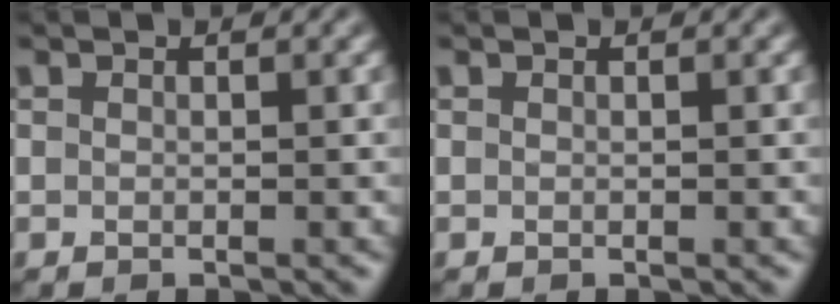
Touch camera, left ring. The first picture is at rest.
{"total": 0.0}